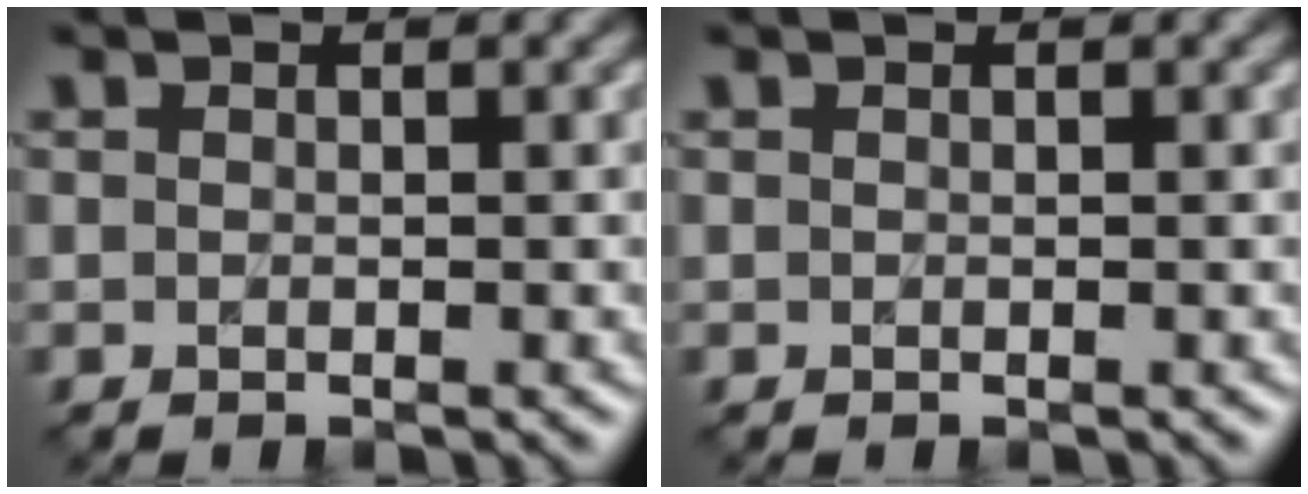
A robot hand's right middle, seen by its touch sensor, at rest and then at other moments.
{"total": 0.0}